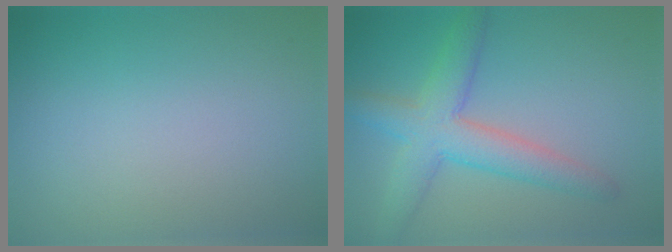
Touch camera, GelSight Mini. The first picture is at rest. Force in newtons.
{"total": 5.2, "press": 5.2, "slide": 0.2}